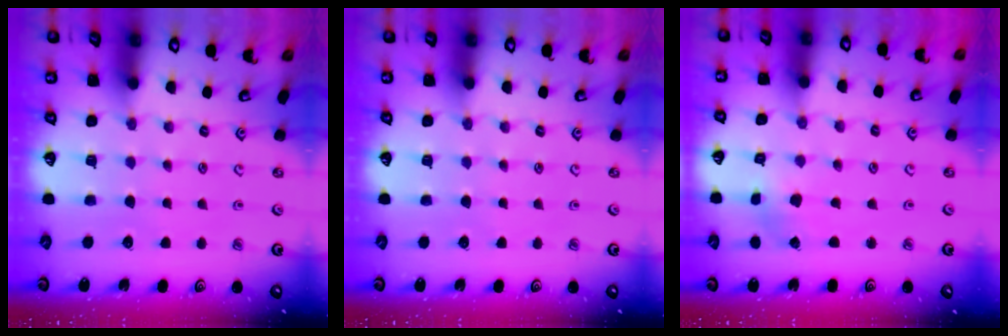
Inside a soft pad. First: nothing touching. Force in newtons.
{"total": 0.0}
{"total": 1.0, "press": 1.0, "slide": 0.0}